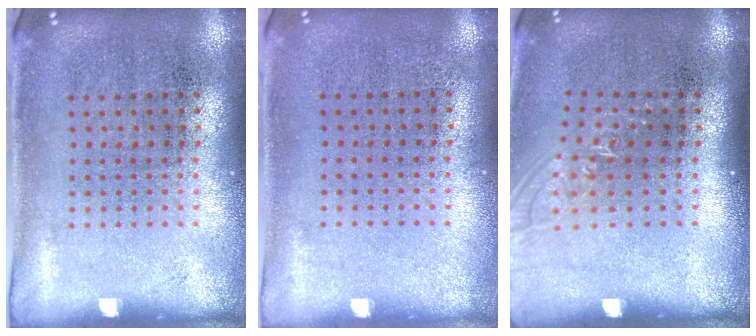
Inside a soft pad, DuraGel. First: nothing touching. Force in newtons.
{"total": 0.0}
{"total": 1.1, "press": 1.0, "slide": 0.5}